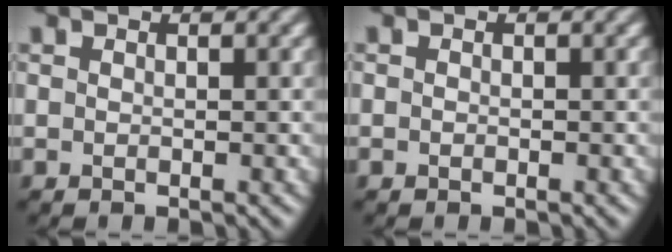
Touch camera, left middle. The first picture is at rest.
{"total": 0.5, "force": [-0.5, 0.2, 0.0], "torque": [0.000, 0.001, -0.012]}